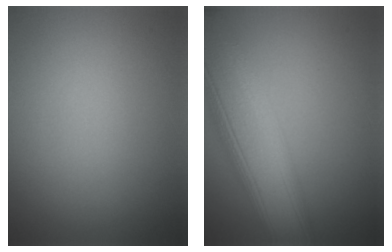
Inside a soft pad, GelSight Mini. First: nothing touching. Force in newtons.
{"total": 11.7, "press": 11.6, "slide": 0.7}